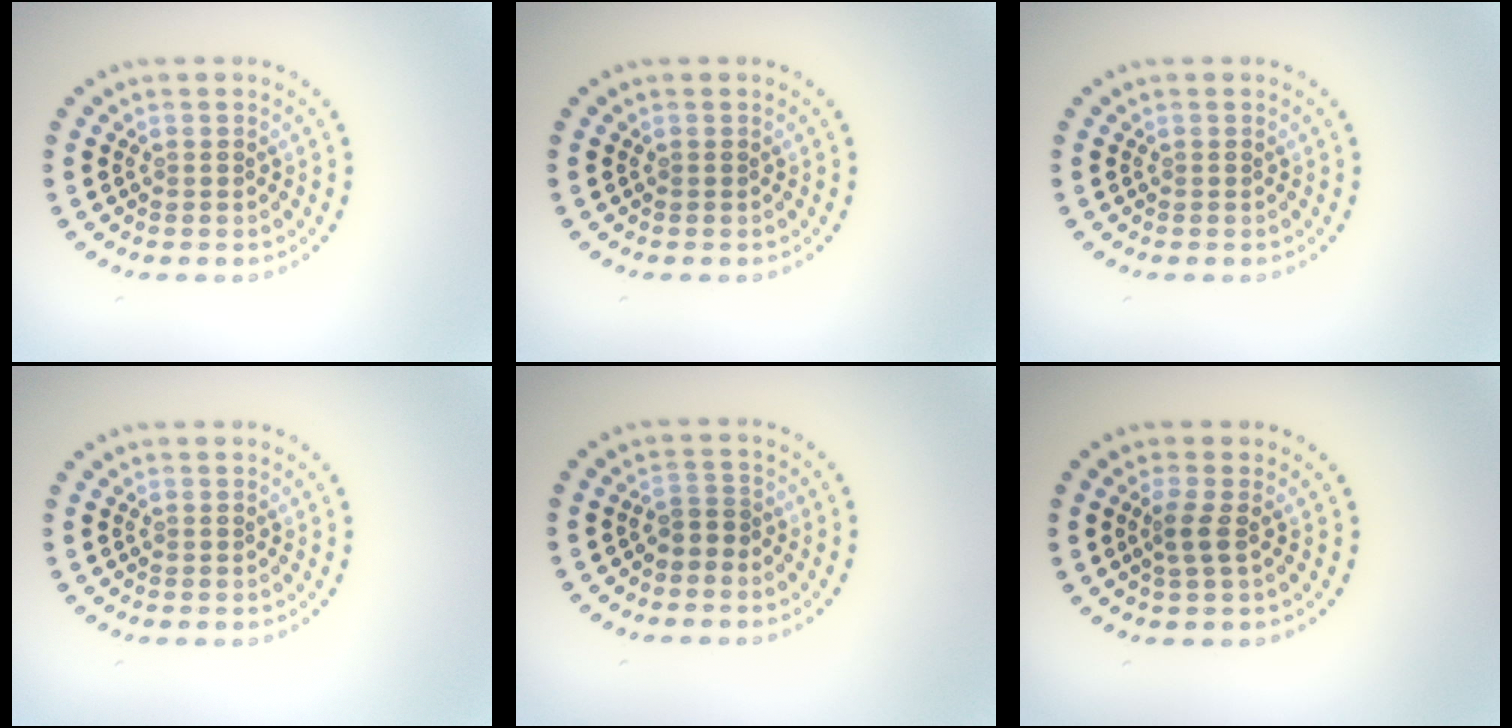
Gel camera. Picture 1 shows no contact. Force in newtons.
{"total": 0.0}
{"total": 0.0}
{"total": 0.0}
{"total": 1.5, "press": 1.2, "slide": 1.0}
{"total": 1.6, "press": 1.3, "slide": 1.0}